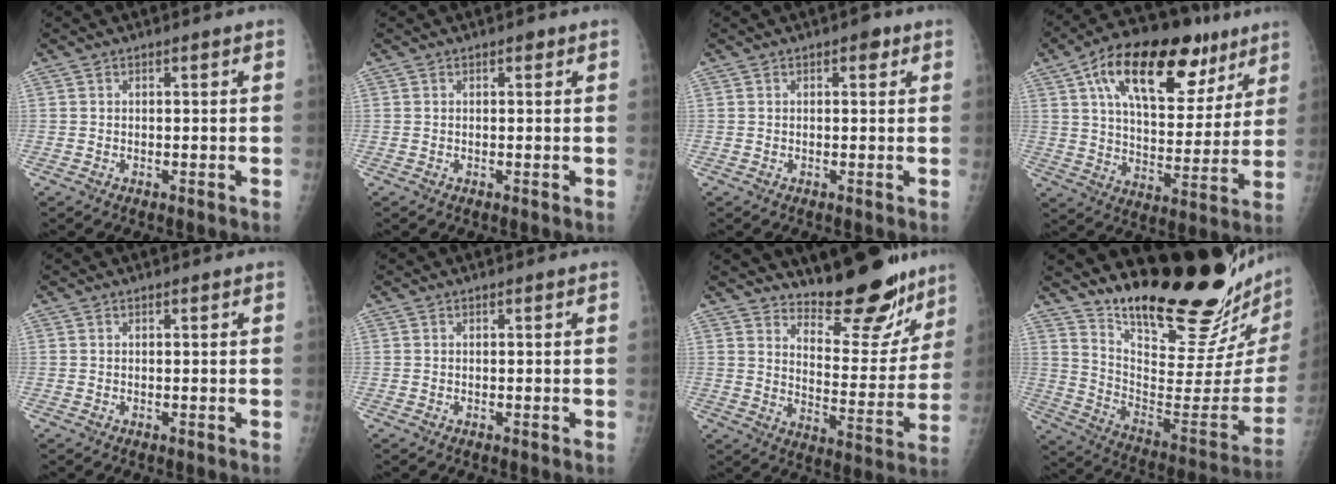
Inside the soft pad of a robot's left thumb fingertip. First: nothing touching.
{"total": 0.7, "force": [0.4, 0.4, 0.4], "torque": [0.001, 0.000, 0.002]}
{"total": 1.7, "force": [0.8, 1.0, 1.1], "torque": [-0.004, 0.001, 0.007]}
{"total": 25.5, "force": [12.9, 12.5, 18.1], "torque": [-0.243, -0.008, 0.202]}
{"total": 0.0}
{"total": 0.0}
{"total": 16.5, "force": [14.1, 5.1, 6.9], "torque": [-0.046, -0.120, 0.200]}
{"total": 28.8, "force": [24.4, 4.3, 14.6], "torque": [-0.198, -0.192, 0.351]}